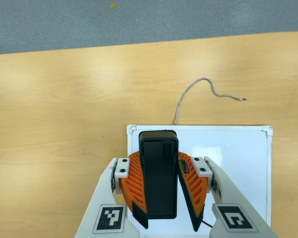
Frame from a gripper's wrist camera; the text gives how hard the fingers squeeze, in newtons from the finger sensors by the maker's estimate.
{"total": 10.4, "left": 10.0, "right": 10.9}